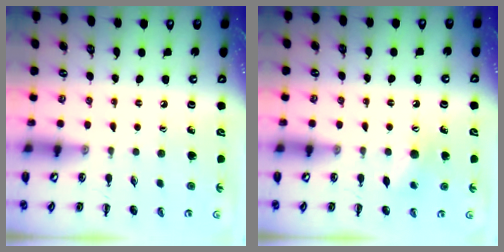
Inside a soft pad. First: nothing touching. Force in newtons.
{"total": 7.6, "press": 7.4, "slide": 1.5}